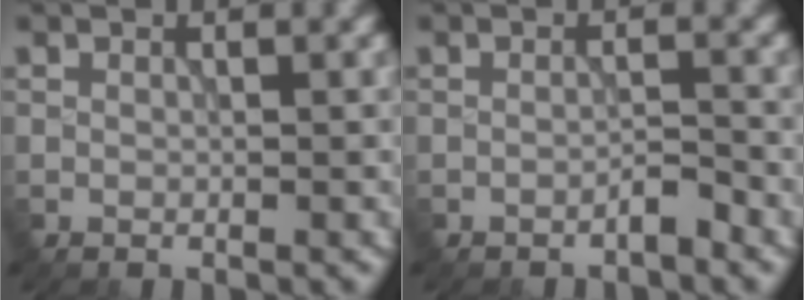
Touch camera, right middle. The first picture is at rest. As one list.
[{"total": 1.3, "force": [-1.0, 0.1, 0.7], "torque": [-0.009, 0.005, -0.020]}]